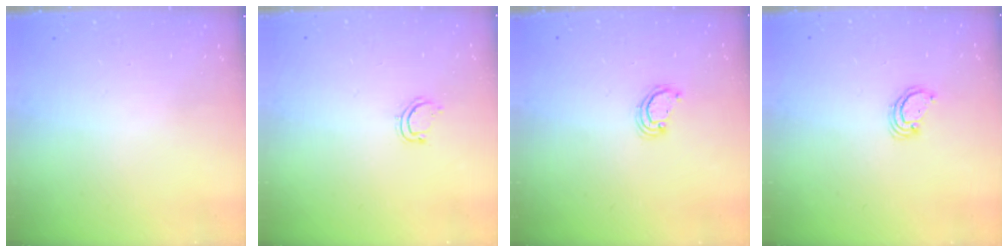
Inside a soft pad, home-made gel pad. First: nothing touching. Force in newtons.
{"total": 4.3, "press": 4.2, "slide": 1.0}
{"total": 2.0, "press": 2.0, "slide": 0.2}
{"total": 2.3, "press": 2.3, "slide": 0.1}